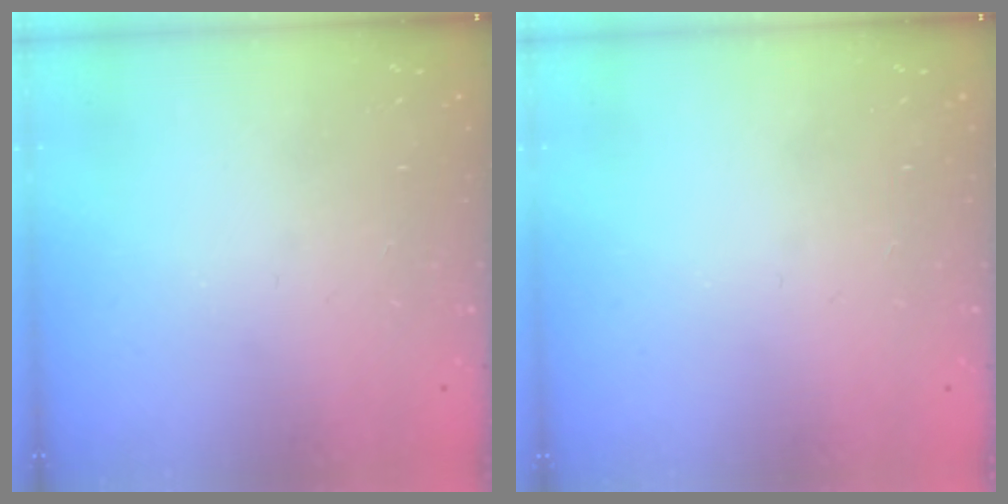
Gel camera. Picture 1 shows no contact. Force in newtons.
{"total": 0.0}